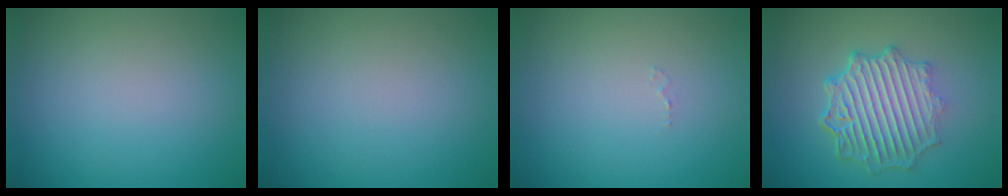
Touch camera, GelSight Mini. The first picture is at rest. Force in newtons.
{"total": 0.0}
{"total": 0.5, "press": 0.5, "slide": 0.1}
{"total": 6.8, "press": 5.1, "slide": 4.5}